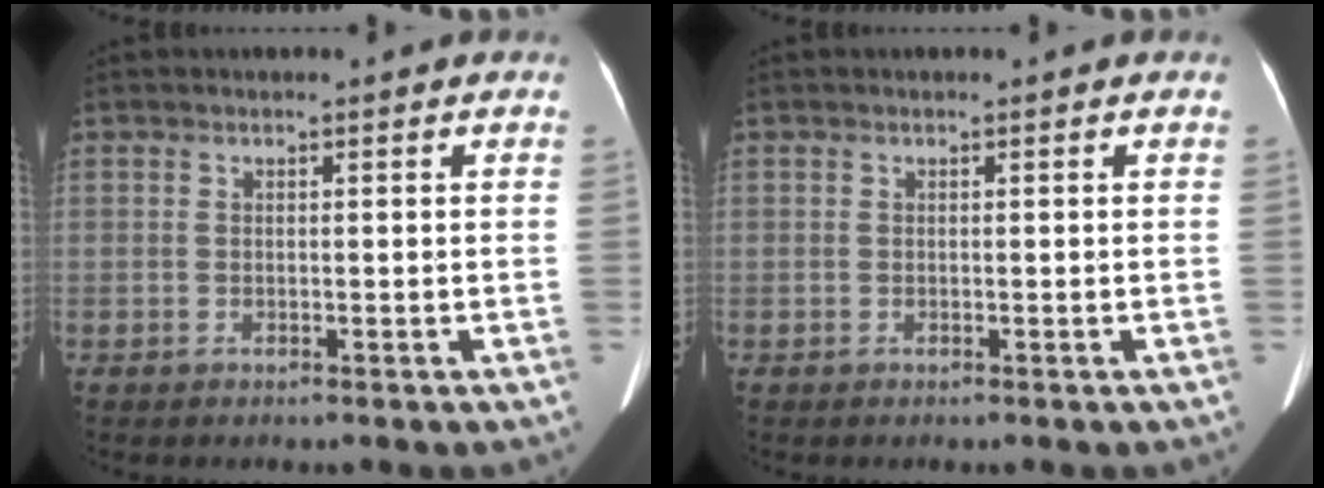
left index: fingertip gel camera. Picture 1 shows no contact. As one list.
[{"total": 0.0}]